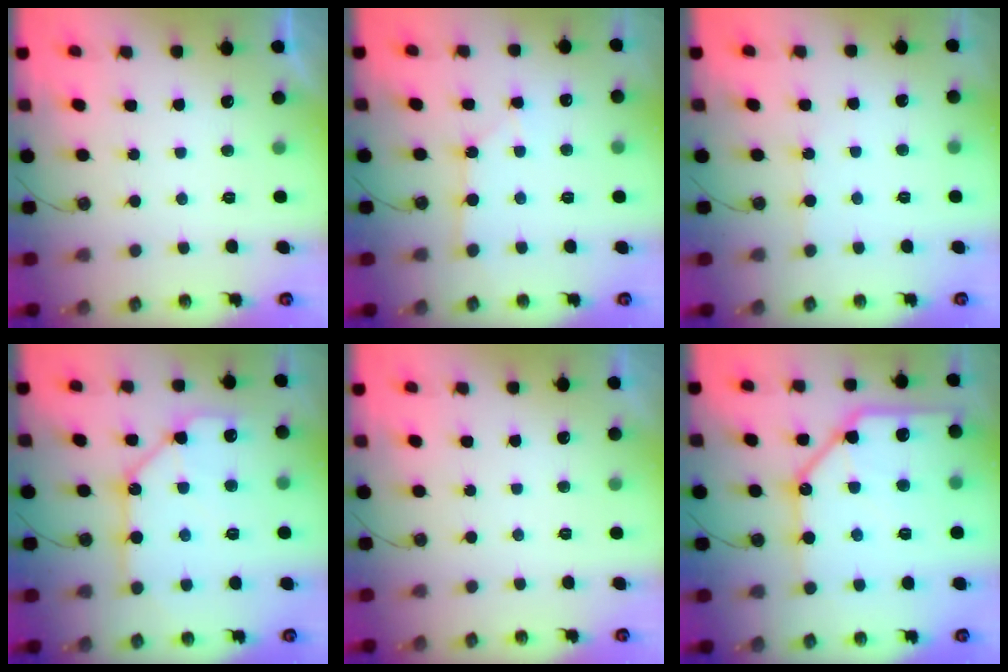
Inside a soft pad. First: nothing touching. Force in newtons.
{"total": 2.6, "press": 2.6, "slide": 0.3}
{"total": 2.5, "press": 2.5, "slide": 0.4}
{"total": 13.0, "press": 12.9, "slide": 1.2}
{"total": 0.0}
{"total": 20.6, "press": 20.4, "slide": 2.5}